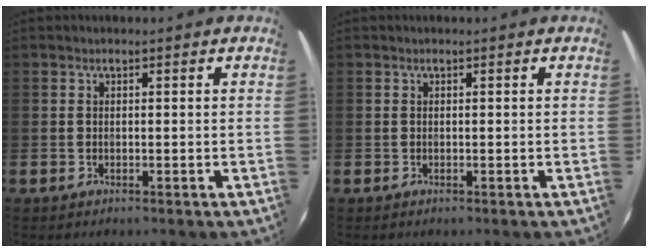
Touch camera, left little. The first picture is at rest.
{"total": 0.0}